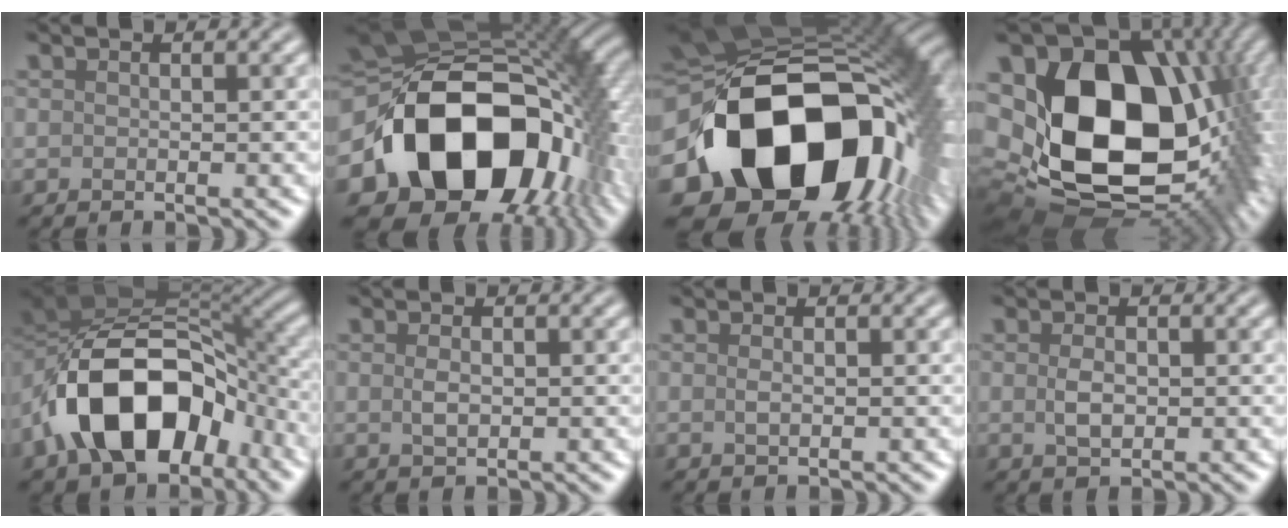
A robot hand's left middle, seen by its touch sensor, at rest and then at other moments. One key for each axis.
{"total": 18.5, "fx": -3.4, "fy": 13.2, "fz": 12.5, "tx": -0.236, "ty": -0.040, "tz": -0.034}
{"total": 20.9, "fx": -3.4, "fy": 14.6, "fz": 14.5, "tx": -0.289, "ty": -0.074, "tz": -0.013}
{"total": 20.5, "fx": 2.4, "fy": 14.2, "fz": 14.6, "tx": -0.278, "ty": -0.057, "tz": 0.098}
{"total": 13.8, "fx": -5.3, "fy": 8.3, "fz": 9.7, "tx": -0.169, "ty": 0.008, "tz": -0.102}
{"total": 1.2, "fx": 0.2, "fy": 0.7, "fz": 1.0, "tx": -0.023, "ty": 0.001, "tz": 0.005}
{"total": 0.6, "fx": 0.1, "fy": 0.3, "fz": 0.6, "tx": -0.014, "ty": 0.001, "tz": 0.002}
{"total": 1.7, "fx": 0.1, "fy": 1.0, "fz": 1.4, "tx": -0.031, "ty": 0.001, "tz": 0.004}